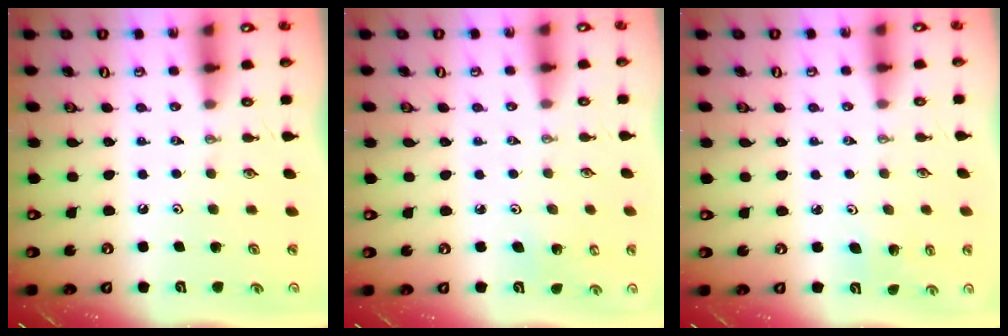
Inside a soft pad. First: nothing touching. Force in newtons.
{"total": 3.5, "press": 3.2, "slide": 1.3}
{"total": 2.6, "press": 2.5, "slide": 0.9}